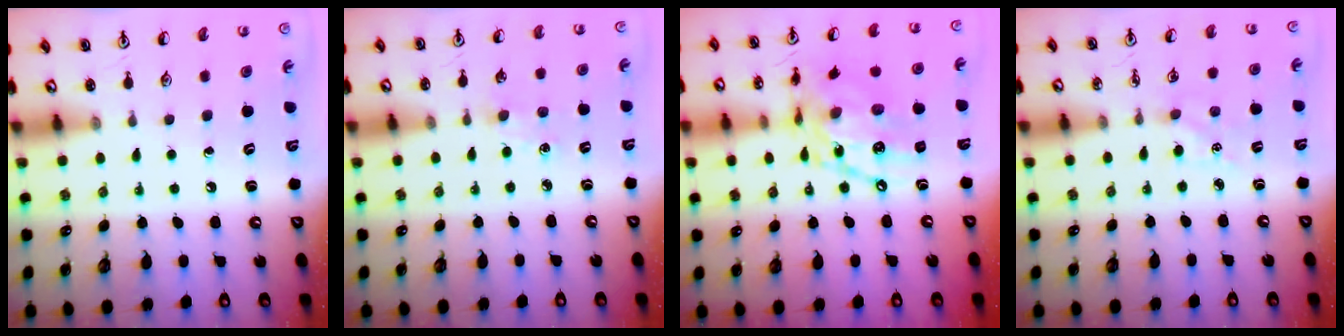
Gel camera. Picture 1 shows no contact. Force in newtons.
{"total": 2.8, "press": 2.8, "slide": 0.4}
{"total": 15.4, "press": 15.4, "slide": 1.2}
{"total": 4.6, "press": 4.6, "slide": 0.5}